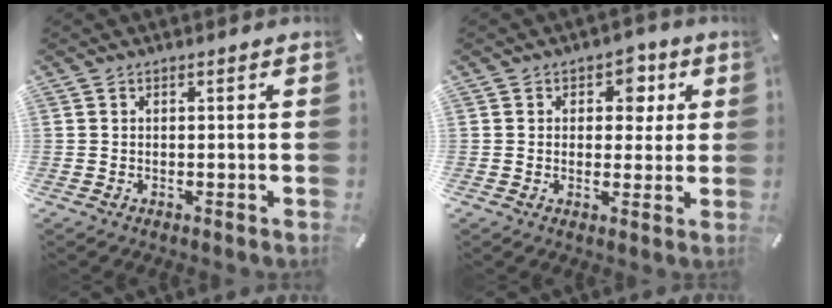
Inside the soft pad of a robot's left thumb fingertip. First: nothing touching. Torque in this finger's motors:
{"motor_torque": [0.93, 0.86, 0.11, 0.09, -0.01]}